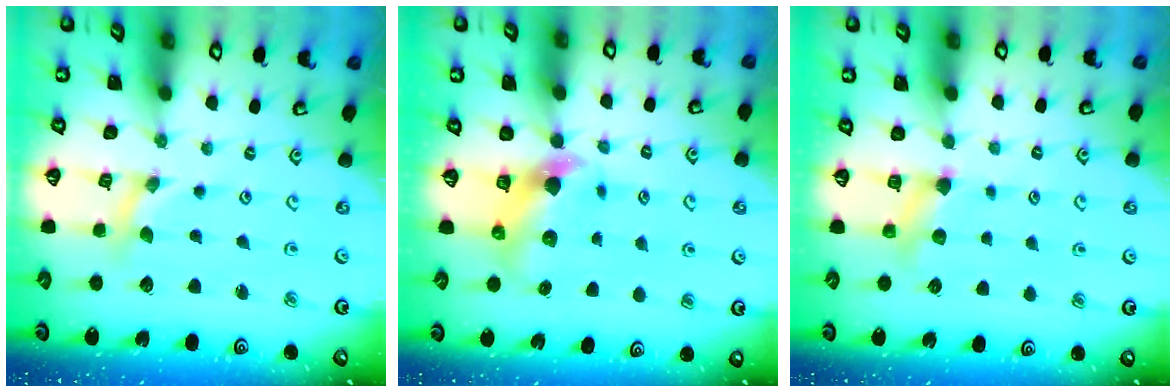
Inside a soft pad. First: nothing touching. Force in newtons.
{"total": 6.2, "press": 6.2, "slide": 0.4}
{"total": 5.2, "press": 5.1, "slide": 0.6}